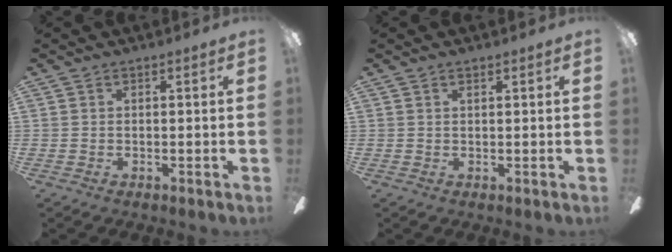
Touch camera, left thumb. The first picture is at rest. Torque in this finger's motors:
{"motor_torque": [-0.35, 0.07, -0.33, 0.13, 0.03]}